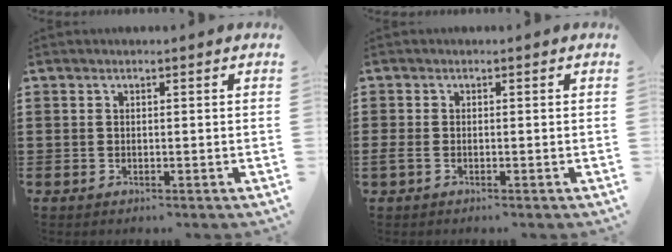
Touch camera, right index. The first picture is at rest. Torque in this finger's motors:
{"motor_torque": [1.10, 1.04, 0.27, 0.07]}